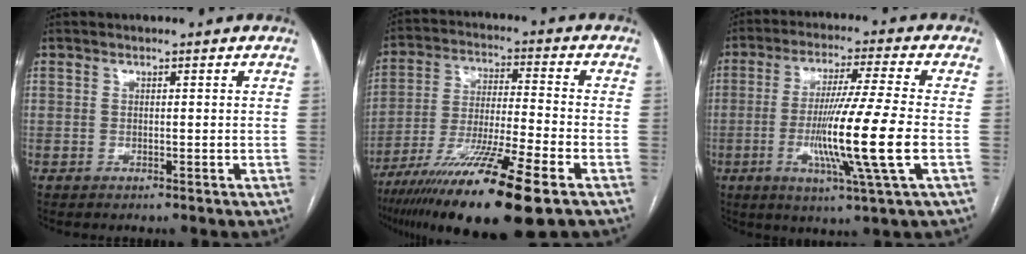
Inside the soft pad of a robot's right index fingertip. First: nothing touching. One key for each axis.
{"total": 18.6, "fx": -11.1, "fy": 0.7, "fz": 14.9, "tx": -0.258, "ty": -0.048, "tz": -0.193}
{"total": 14.0, "fx": -2.9, "fy": -1.5, "fz": 13.7, "tx": -0.255, "ty": -0.022, "tz": -0.057}